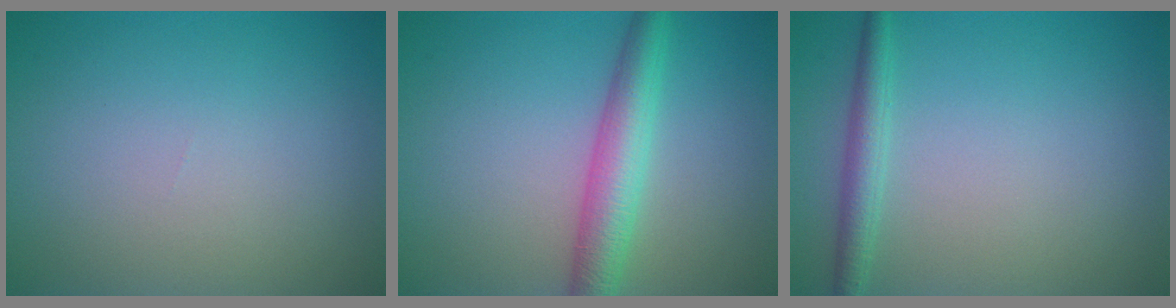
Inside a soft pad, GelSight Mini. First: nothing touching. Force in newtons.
{"total": 4.5, "press": 4.5, "slide": 0.1}
{"total": 2.2, "press": 2.2, "slide": 0.1}